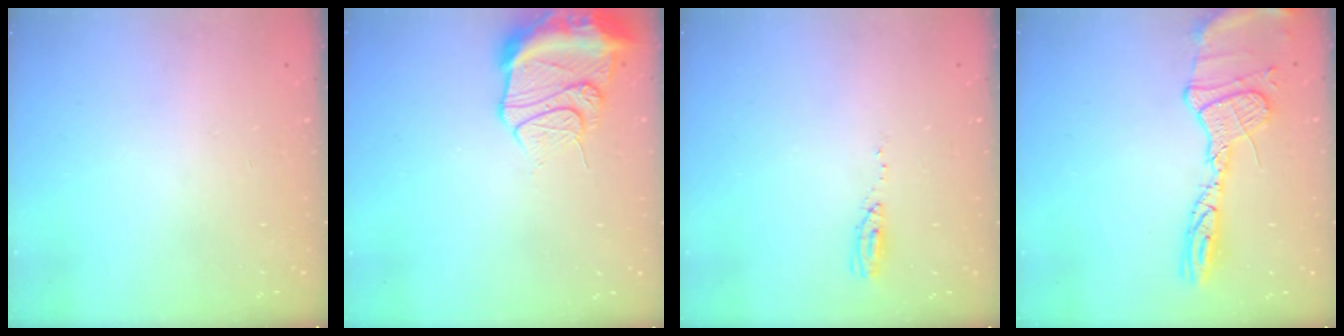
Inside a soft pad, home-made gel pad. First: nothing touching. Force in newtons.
{"total": 14.0, "press": 13.9, "slide": 1.7}
{"total": 3.9, "press": 3.7, "slide": 1.2}
{"total": 15.6, "press": 15.6, "slide": 1.3}